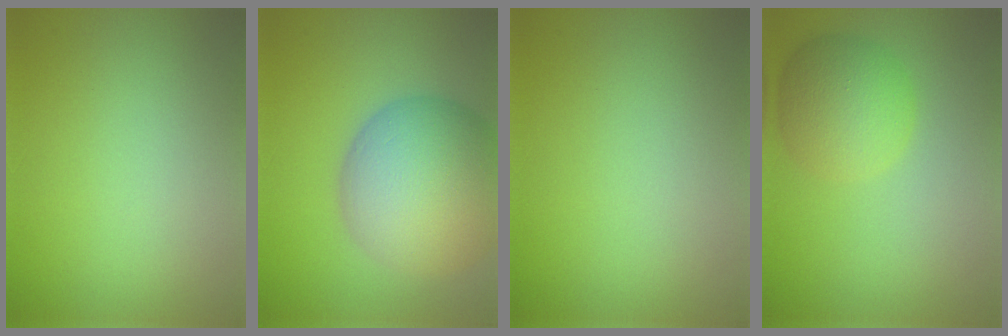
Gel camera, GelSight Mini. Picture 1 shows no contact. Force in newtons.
{"total": 11.4, "press": 11.4, "slide": 0.8}
{"total": 0.0}
{"total": 4.5, "press": 4.5, "slide": 0.2}